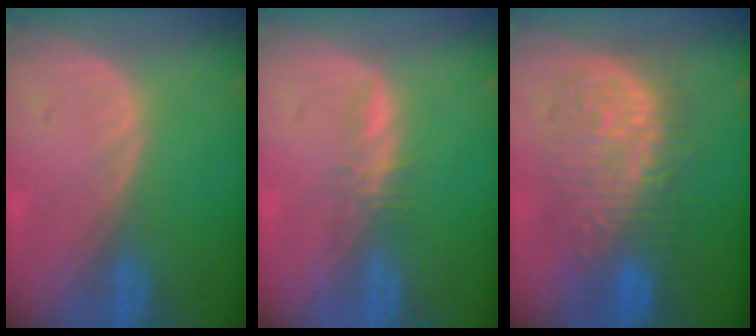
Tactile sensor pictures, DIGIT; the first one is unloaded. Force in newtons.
{"total": 2.0, "press": 1.8, "slide": 0.6}
{"total": 10.1, "press": 10.1, "slide": 0.5}